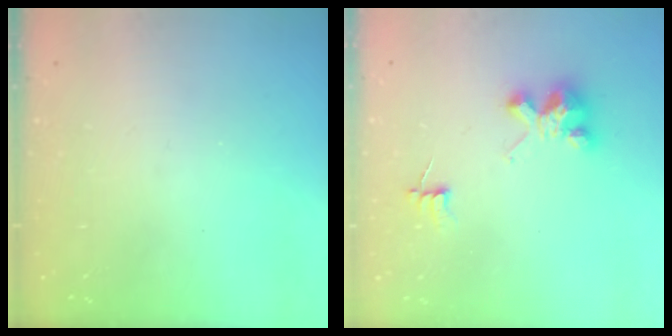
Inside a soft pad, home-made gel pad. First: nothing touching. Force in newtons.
{"total": 4.6, "press": 4.6, "slide": 0.3}